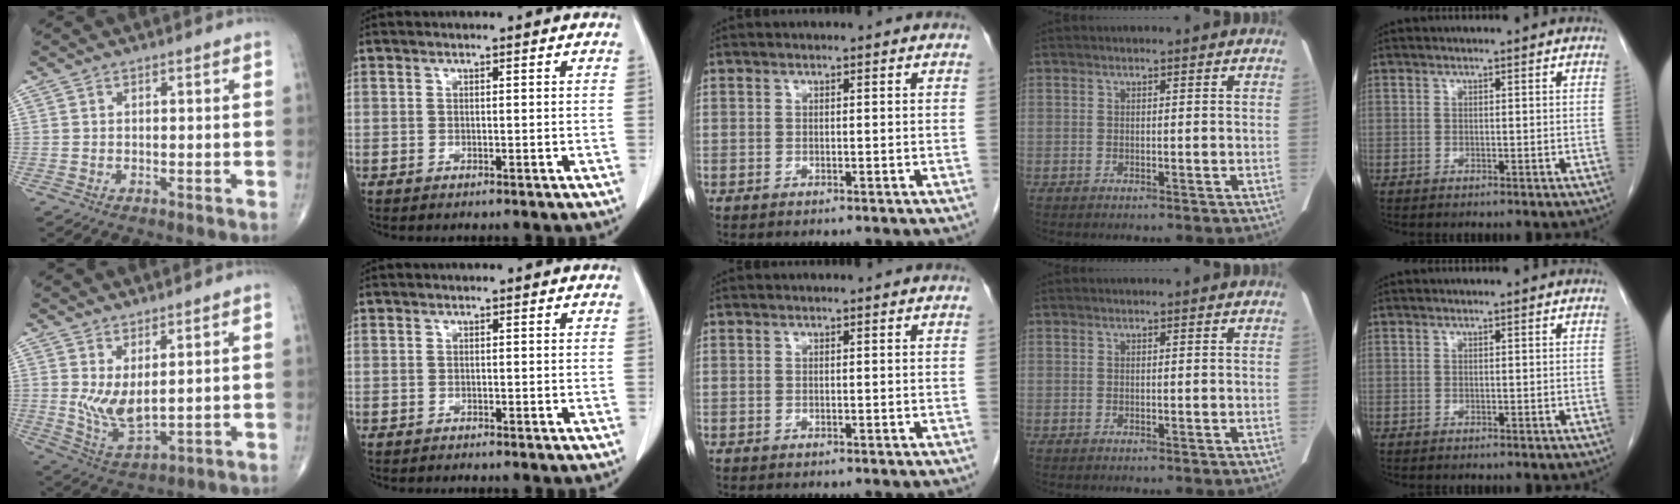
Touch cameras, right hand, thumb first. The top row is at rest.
{"thumb": {"total": 7.4, "force": [2.0, 3.0, 6.5], "torque": [-0.122, -0.034, 0.049]}}